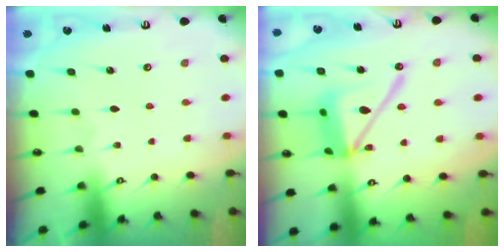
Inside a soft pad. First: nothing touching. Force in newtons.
{"total": 14.8, "press": 14.7, "slide": 1.5}